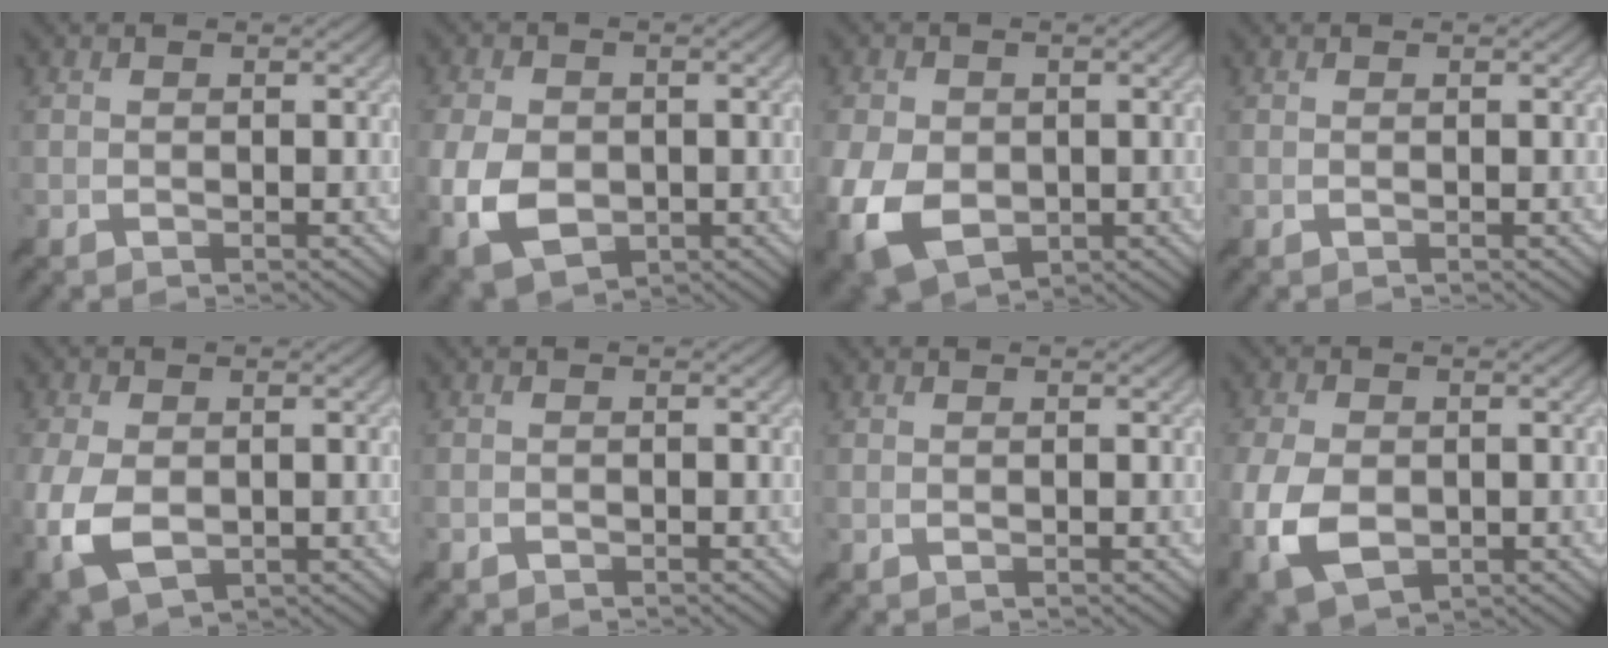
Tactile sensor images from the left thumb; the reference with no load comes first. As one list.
[{"total": 8.1, "force": [-2.3, 5.3, 5.7], "torque": [-0.148, -0.023, -0.043]}, {"total": 9.4, "force": [-2.5, 6.5, 6.3], "torque": [-0.162, -0.025, -0.045]}, {"total": 0.0}, {"total": 8.0, "force": [-2.4, 4.5, 6.1], "torque": [-0.165, -0.027, -0.038]}, {"total": 0.8, "force": [-0.7, 0.3, 0.1], "torque": [0.001, -0.002, -0.014]}, {"total": 0.0}, {"total": 9.1, "force": [-2.9, 5.5, 6.7], "torque": [-0.178, -0.027, -0.048]}]